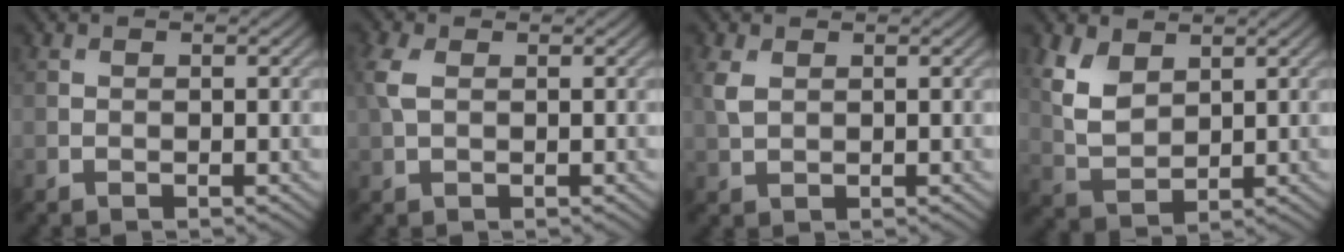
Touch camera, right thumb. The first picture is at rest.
{"total": 2.9, "force": [0.7, 1.7, 2.3], "torque": [-0.069, 0.007, 0.011]}
{"total": 2.5, "force": [0.9, 1.6, 1.7], "torque": [-0.053, 0.004, 0.019]}
{"total": 6.1, "force": [3.0, 3.6, 3.9], "torque": [-0.102, -0.002, 0.062]}